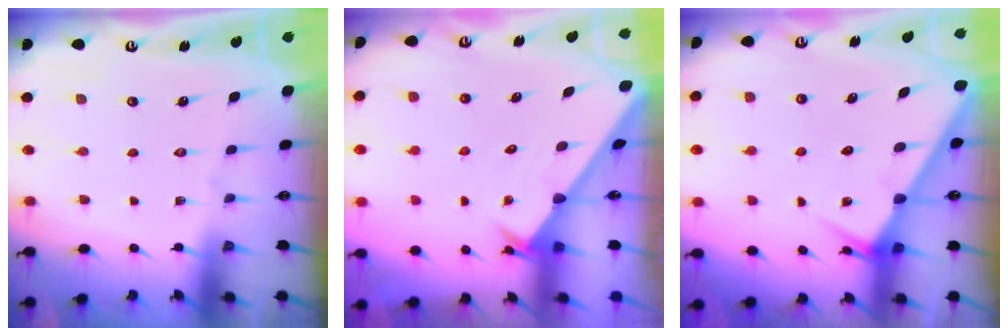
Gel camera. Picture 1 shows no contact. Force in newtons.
{"total": 2.2, "press": 2.2, "slide": 0.1}
{"total": 3.3, "press": 3.3, "slide": 0.4}